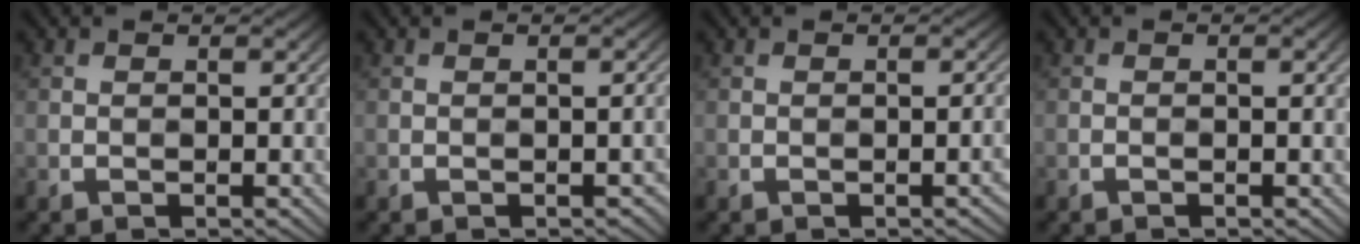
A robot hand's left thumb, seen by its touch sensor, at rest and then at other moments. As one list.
[{"total": 2.4, "force": [-2.0, 0.9, 0.9], "torque": [-0.011, 0.010, -0.016]}, {"total": 1.9, "force": [-1.3, 0.4, 1.2], "torque": [-0.011, 0.013, -0.015]}, {"total": 1.1, "force": [-0.2, 0.2, 1.0], "torque": [-0.003, 0.008, -0.005]}]